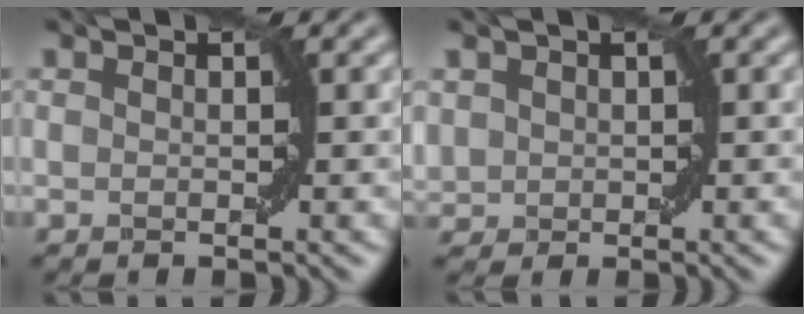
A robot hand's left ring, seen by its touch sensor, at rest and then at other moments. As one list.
[{"total": 1.8, "force": [0.5, 1.6, 0.6], "torque": [-0.017, 0.001, 0.012]}]